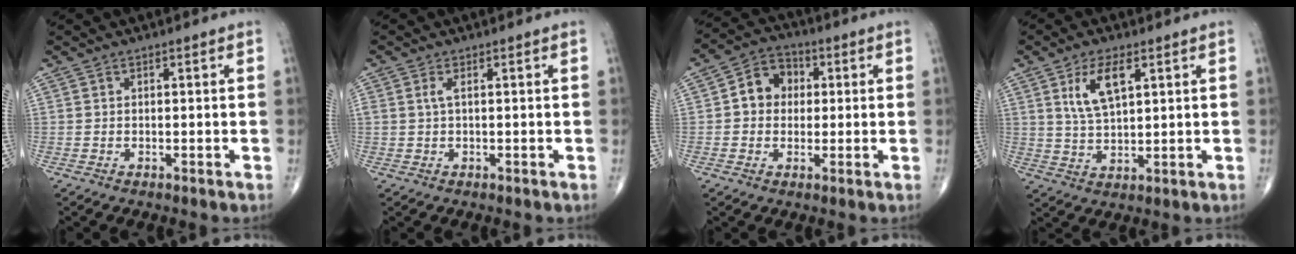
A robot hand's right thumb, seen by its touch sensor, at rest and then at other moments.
{"total": 1.3, "force": [0.3, 0.3, 1.2], "torque": [-0.037, 0.009, 0.010]}
{"total": 7.5, "force": [0.8, 6.3, 4.0], "torque": [-0.041, 0.017, 0.002]}
{"total": 7.8, "force": [3.2, 3.2, 6.3], "torque": [-0.116, -0.011, 0.068]}